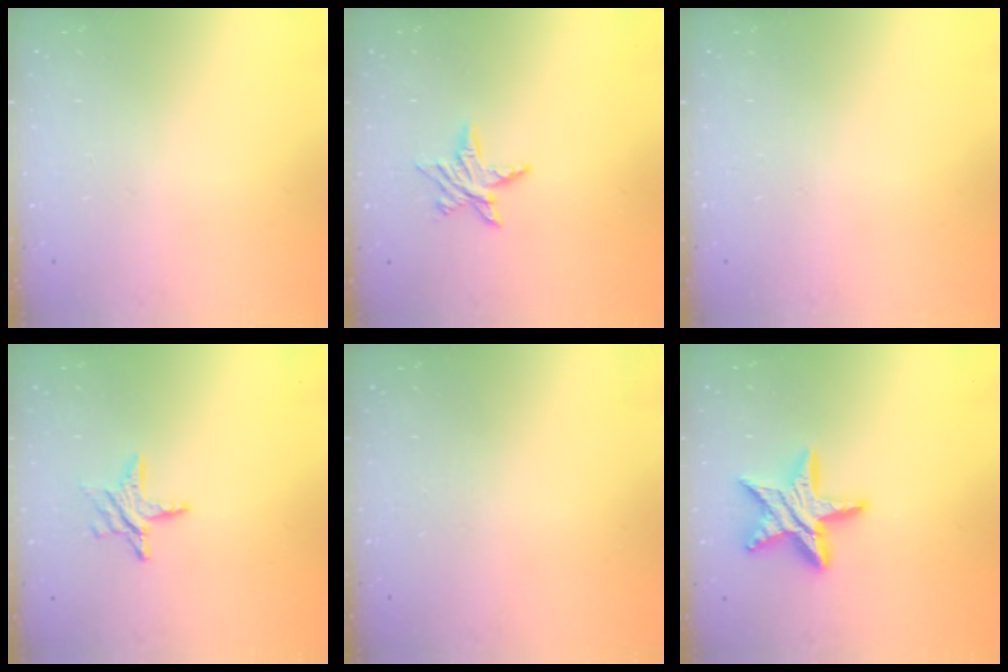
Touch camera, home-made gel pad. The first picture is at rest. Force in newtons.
{"total": 6.5, "press": 6.5, "slide": 0.3}
{"total": 0.0}
{"total": 7.3, "press": 7.2, "slide": 0.6}
{"total": 0.0}
{"total": 15.4, "press": 15.4, "slide": 1.3}